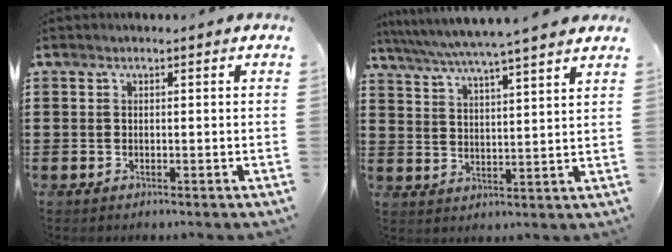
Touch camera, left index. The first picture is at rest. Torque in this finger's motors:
{"motor_torque": [1.25, -0.89, 1.05, 0.21]}